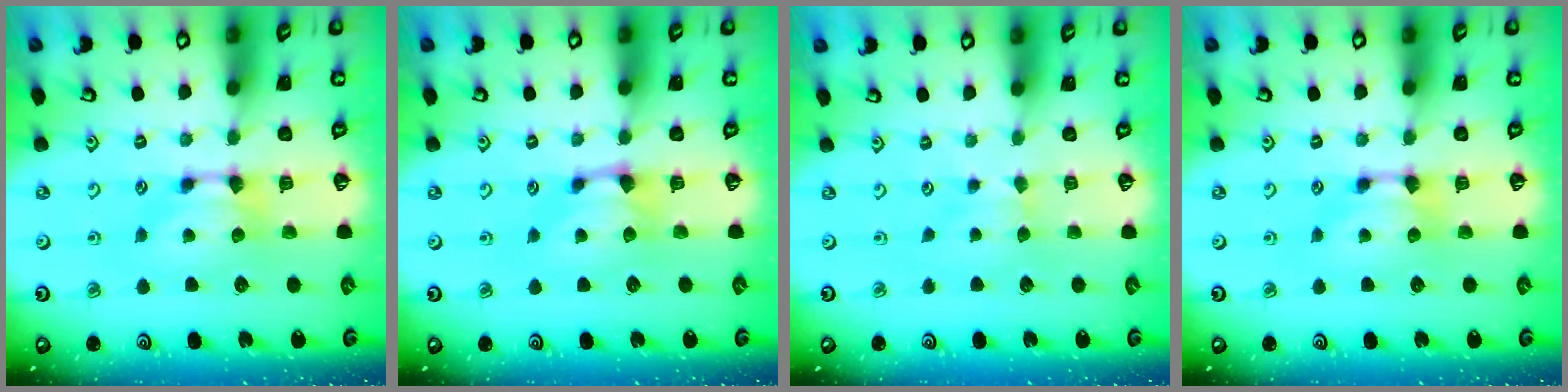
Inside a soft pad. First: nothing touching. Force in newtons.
{"total": 1.0, "press": 0.3, "slide": 0.9}
{"total": 1.7, "press": 1.6, "slide": 0.5}
{"total": 0.0}